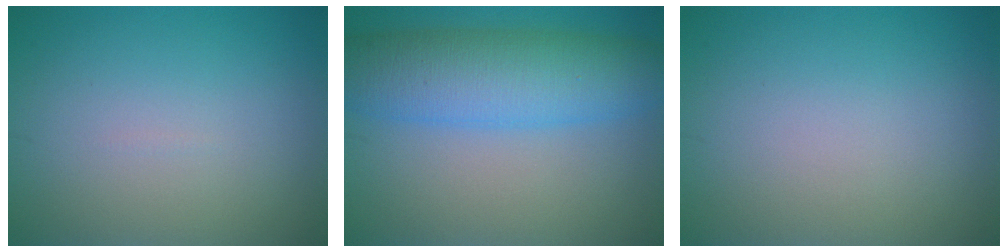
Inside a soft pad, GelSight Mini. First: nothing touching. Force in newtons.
{"total": 8.5, "press": 8.5, "slide": 0.1}
{"total": 0.0}